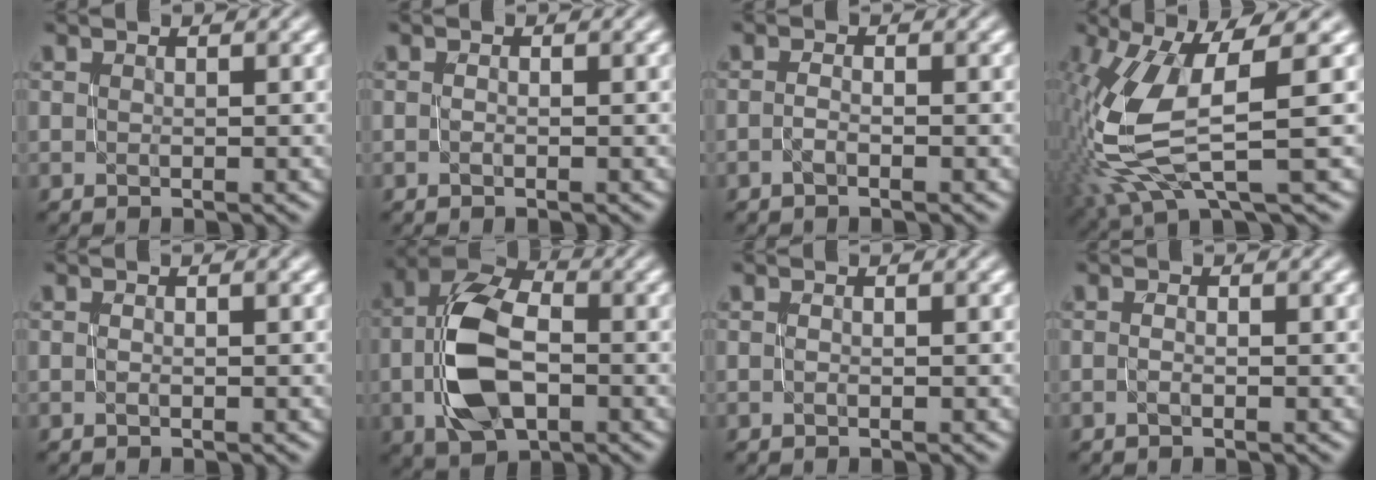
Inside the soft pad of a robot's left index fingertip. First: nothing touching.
{"total": 0.0}
{"total": 0.8, "force": [-0.6, 0.3, 0.4], "torque": [-0.012, 0.001, -0.016]}
{"total": 10.6, "force": [0.5, 3.5, 9.9], "torque": [-0.229, -0.013, 0.022]}
{"total": 0.7, "force": [-0.2, 0.3, 0.6], "torque": [-0.008, 0.001, -0.005]}
{"total": 8.5, "force": [-1.2, 5.4, 6.5], "torque": [-0.142, 0.006, -0.025]}
{"total": 0.0}
{"total": 0.5, "force": [-0.4, 0.2, 0.3], "torque": [-0.007, -0.003, -0.009]}